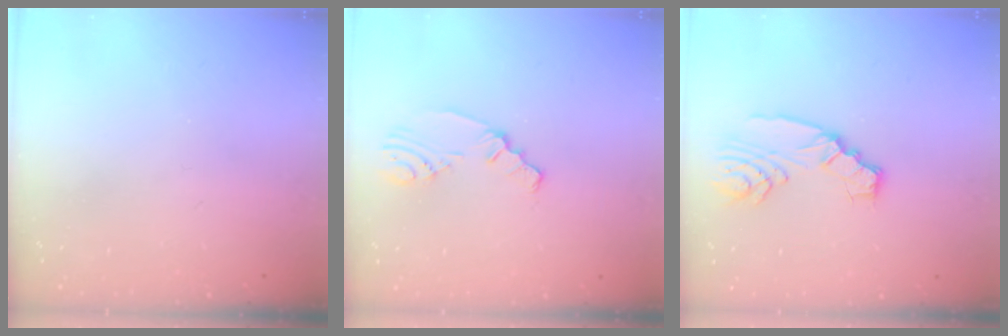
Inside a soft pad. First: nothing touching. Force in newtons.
{"total": 2.1, "press": 1.6, "slide": 1.3}
{"total": 6.6, "press": 6.6, "slide": 0.7}